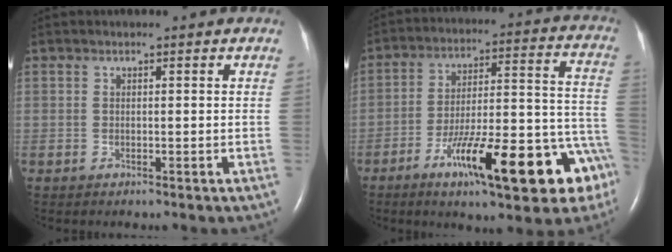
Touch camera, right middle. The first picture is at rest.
{"total": 21.1, "force": [-10.9, 4.0, 17.7], "torque": [-0.187, 0.027, -0.153]}